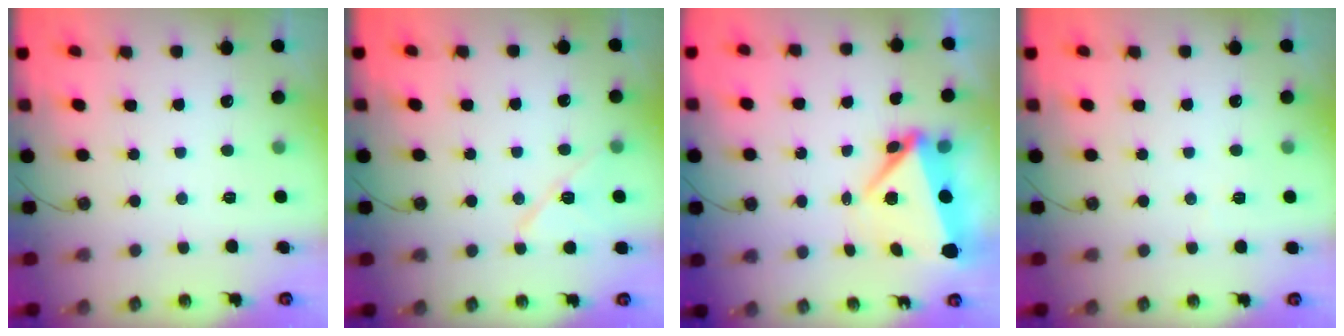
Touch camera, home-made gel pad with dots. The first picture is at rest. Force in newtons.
{"total": 10.3, "press": 10.1, "slide": 1.6}
{"total": 6.4, "press": 6.1, "slide": 1.9}
{"total": 2.7, "press": 2.5, "slide": 1.1}